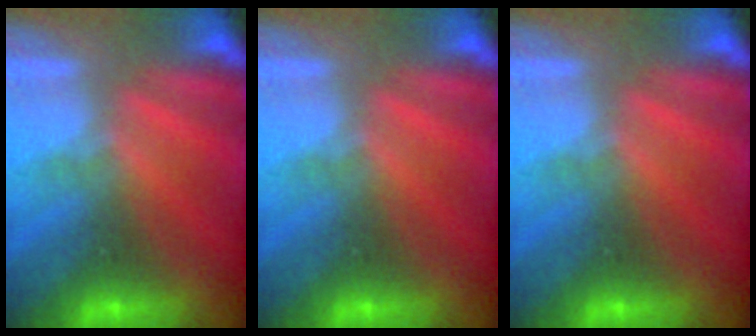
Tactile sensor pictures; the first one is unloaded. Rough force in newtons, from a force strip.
{"total": 0.0}
{"total": 0.0}